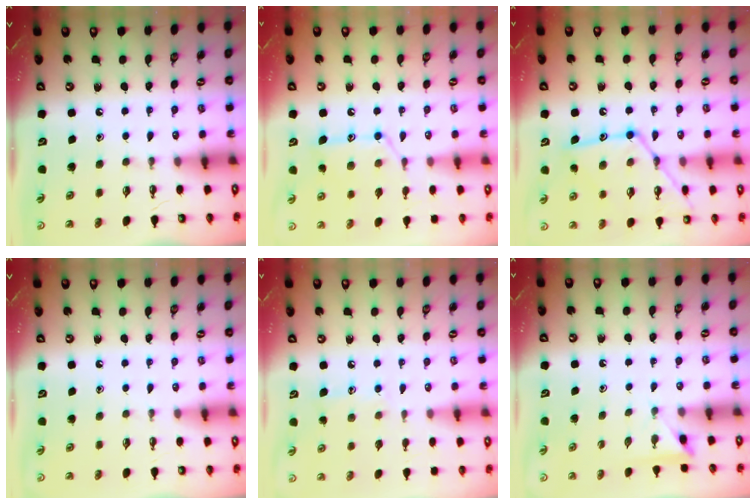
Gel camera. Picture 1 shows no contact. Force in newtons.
{"total": 14.0, "press": 14.0, "slide": 1.0}
{"total": 16.8, "press": 16.7, "slide": 1.6}
{"total": 0.0}
{"total": 7.8, "press": 7.8, "slide": 0.6}
{"total": 2.7, "press": 2.7, "slide": 0.2}